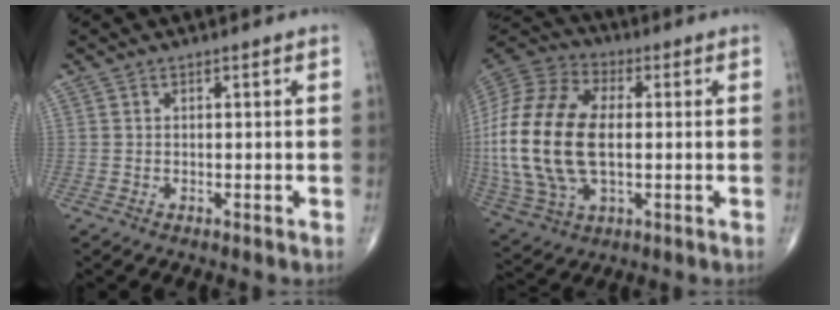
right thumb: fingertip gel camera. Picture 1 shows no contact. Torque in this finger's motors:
{"motor_torque": [0.95, 4.06, 2.58, 0.19, 0.83]}